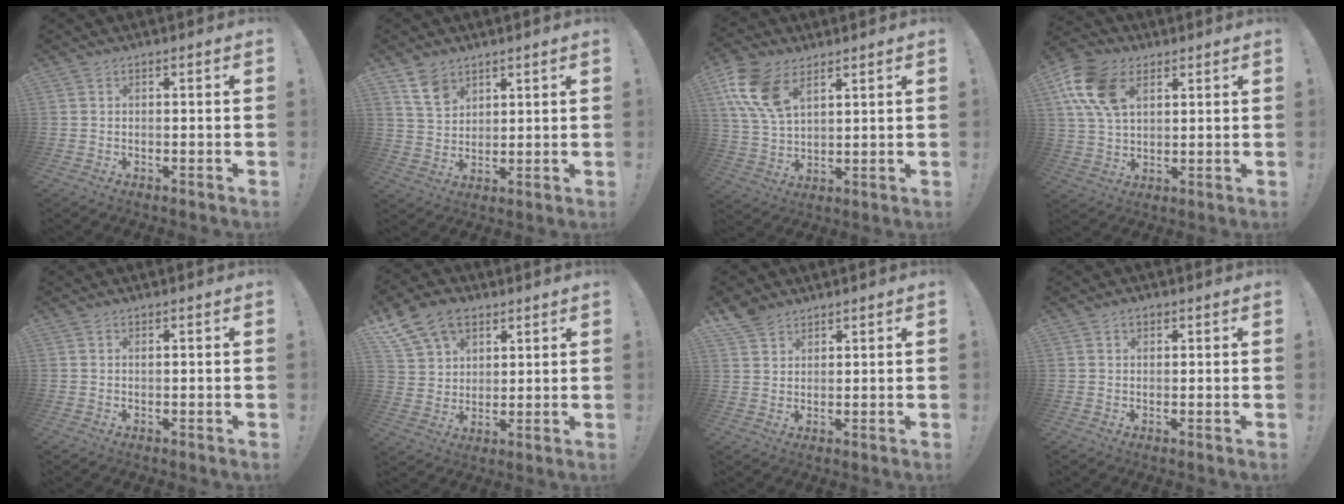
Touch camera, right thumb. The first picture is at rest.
{"total": 8.2, "force": [5.5, 5.3, 3.0], "torque": [-0.052, -0.028, 0.108]}
{"total": 13.5, "force": [6.9, 7.7, 8.6], "torque": [-0.182, -0.018, 0.131]}
{"total": 14.6, "force": [5.9, 9.5, 9.5], "torque": [-0.193, -0.011, 0.112]}
{"total": 0.0}
{"total": 13.3, "force": [7.6, 9.5, 5.4], "torque": [-0.090, -0.036, 0.150]}
{"total": 5.0, "force": [4.0, 2.7, 1.2], "torque": [-0.024, -0.022, 0.078]}
{"total": 1.5, "force": [0.8, 1.0, 0.6], "torque": [-0.012, 0.003, 0.015]}